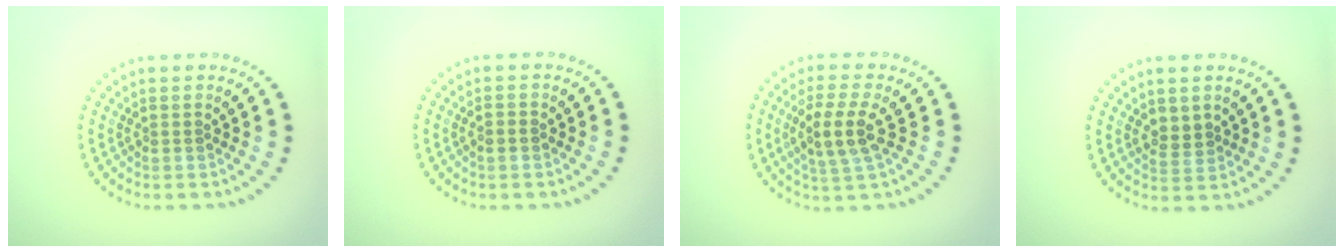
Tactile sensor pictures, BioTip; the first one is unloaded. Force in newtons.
{"total": 0.7, "press": 0.6, "slide": 0.2}
{"total": 3.9, "press": 3.6, "slide": 1.5}
{"total": 1.8, "press": 1.7, "slide": 0.7}